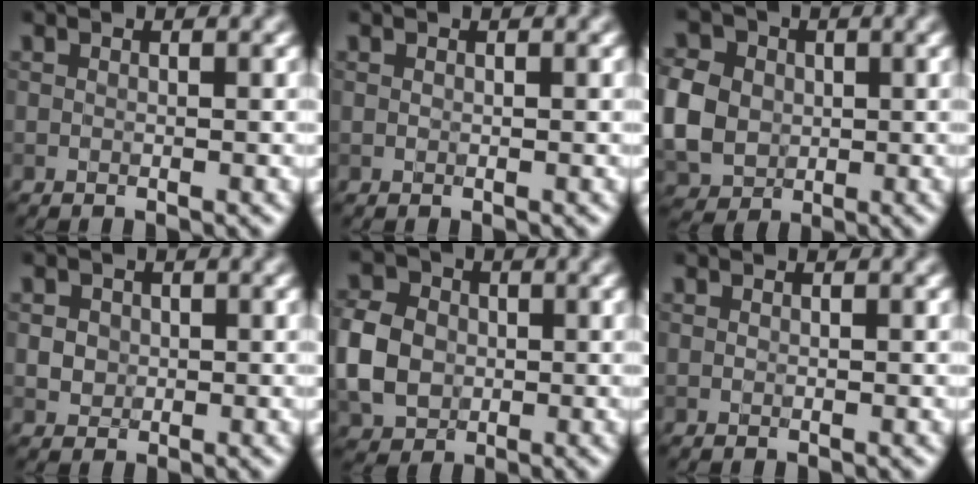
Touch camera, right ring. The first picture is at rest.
{"total": 0.0}
{"total": 6.2, "force": [-0.2, 5.4, 3.0], "torque": [-0.079, 0.009, -0.008]}
{"total": 2.2, "force": [0.6, 2.0, 0.8], "torque": [-0.007, 0.011, 0.007]}
{"total": 5.7, "force": [-0.5, 4.9, 3.0], "torque": [-0.071, 0.009, -0.021]}
{"total": 0.0}